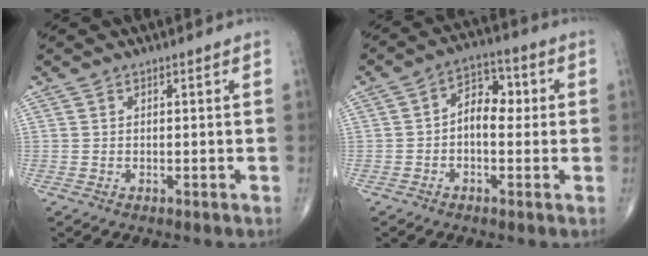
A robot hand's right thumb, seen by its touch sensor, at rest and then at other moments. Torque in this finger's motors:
{"motor_torque": [-0.51, 0.68, 0.41, 0.27, 0.08]}